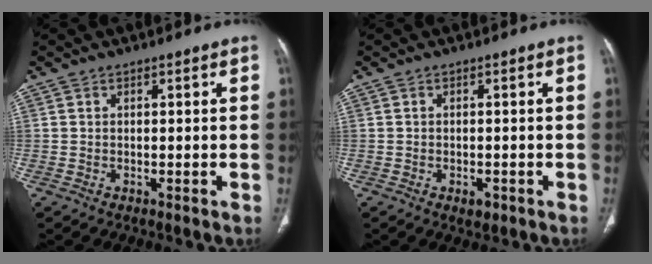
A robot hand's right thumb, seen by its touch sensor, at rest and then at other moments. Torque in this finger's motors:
{"motor_torque": [0.68, 0.80, -0.19, 0.06, -0.02]}